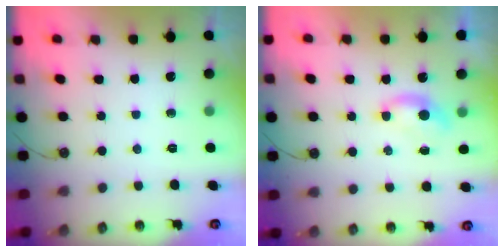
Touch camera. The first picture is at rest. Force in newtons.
{"total": 0.6, "press": 0.4, "slide": 0.4}